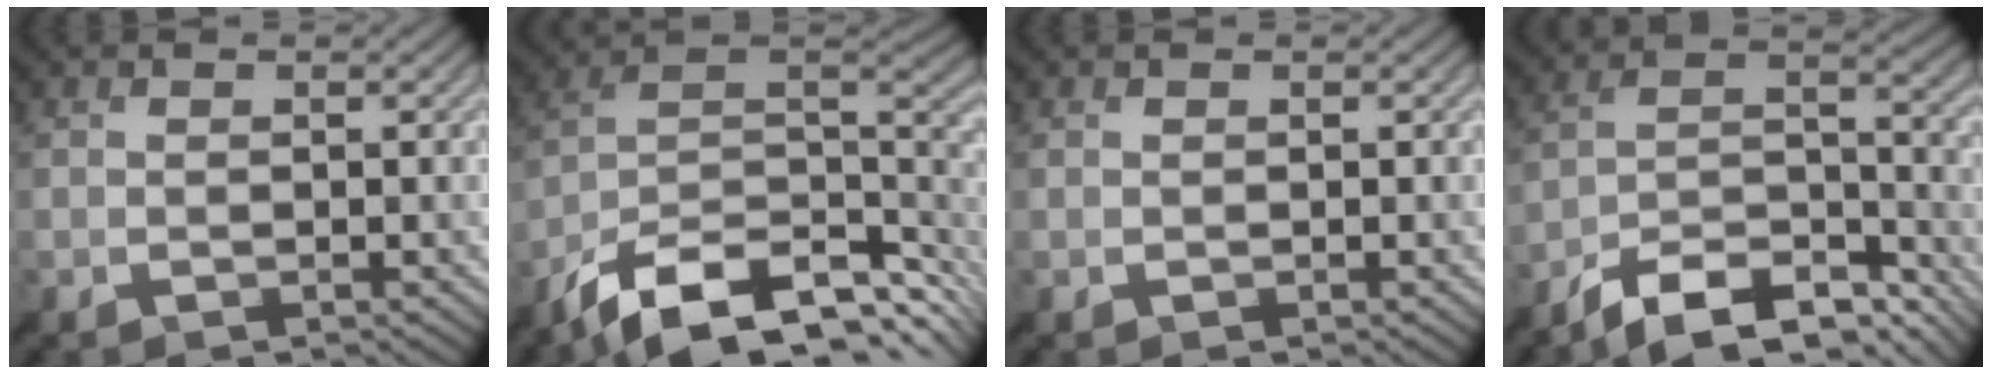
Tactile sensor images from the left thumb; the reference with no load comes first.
{"total": 14.6, "force": [-8.4, 6.8, 9.9], "torque": [-0.220, -0.014, -0.142]}
{"total": 0.0}
{"total": 13.5, "force": [-11.4, 3.4, 6.3], "torque": [-0.126, 0.003, -0.200]}